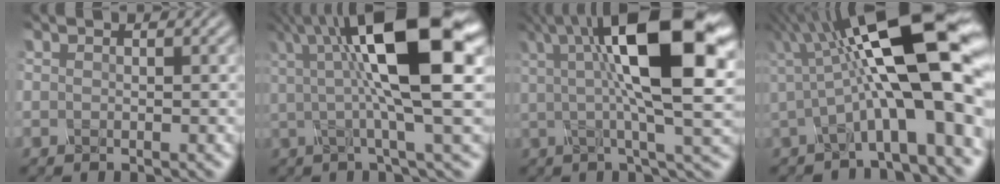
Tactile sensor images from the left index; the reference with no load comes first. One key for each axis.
{"total": 11.9, "fx": 2.9, "fy": 2.6, "fz": 11.2, "tx": -0.168, "ty": 0.015, "tz": 0.045}
{"total": 13.2, "fx": 3.8, "fy": 3.3, "fz": 12.2, "tx": -0.190, "ty": 0.010, "tz": 0.059}
{"total": 14.5, "fx": 2.1, "fy": 3.5, "fz": 14.0, "tx": -0.209, "ty": 0.024, "tz": 0.029}